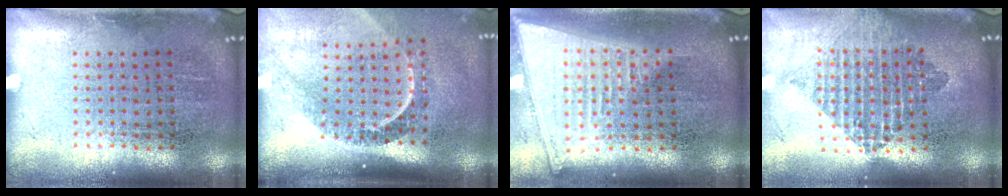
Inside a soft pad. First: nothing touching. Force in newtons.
{"total": 2.3, "press": 1.6, "slide": 1.6}
{"total": 2.1, "press": 1.8, "slide": 1.2}
{"total": 2.1, "press": 1.7, "slide": 1.3}